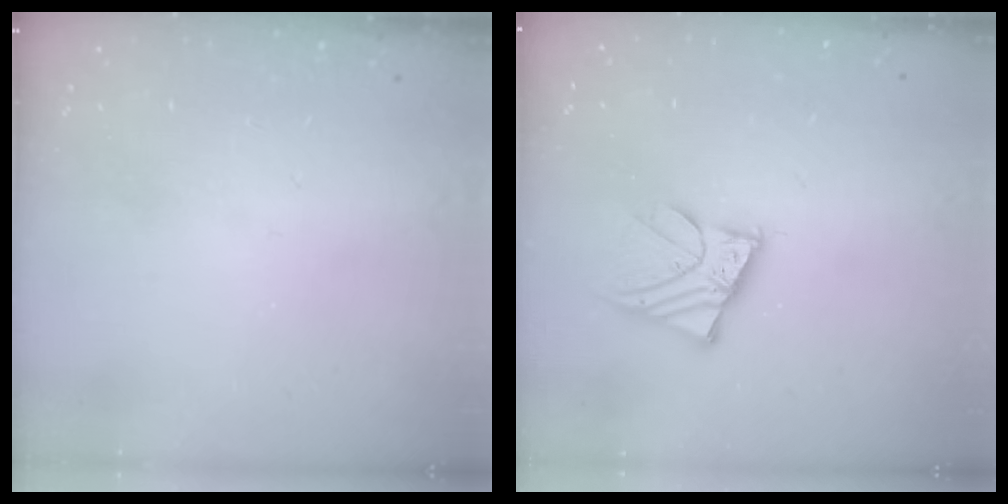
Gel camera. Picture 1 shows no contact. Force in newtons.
{"total": 7.6, "press": 7.5, "slide": 0.9}